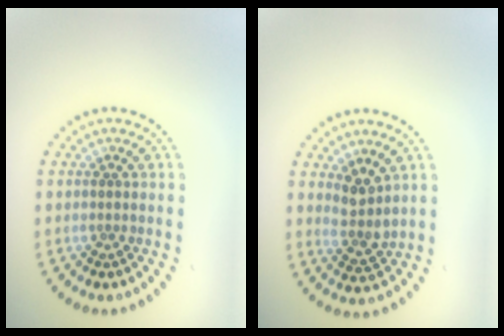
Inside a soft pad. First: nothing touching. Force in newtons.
{"total": 2.4, "press": 1.9, "slide": 1.5}